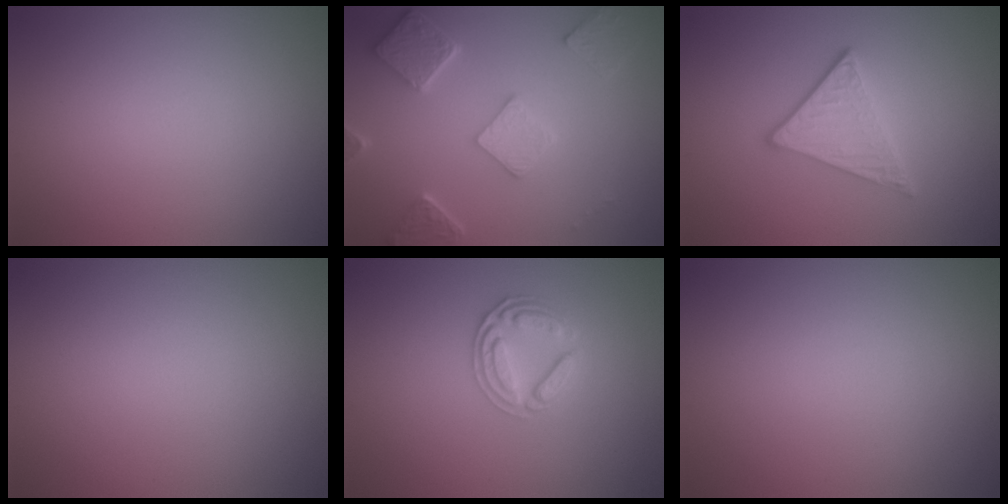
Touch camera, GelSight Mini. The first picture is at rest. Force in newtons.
{"total": 4.9, "press": 3.9, "slide": 2.9}
{"total": 2.8, "press": 2.6, "slide": 1.1}
{"total": 0.0}
{"total": 2.6, "press": 2.5, "slide": 0.6}
{"total": 0.0}